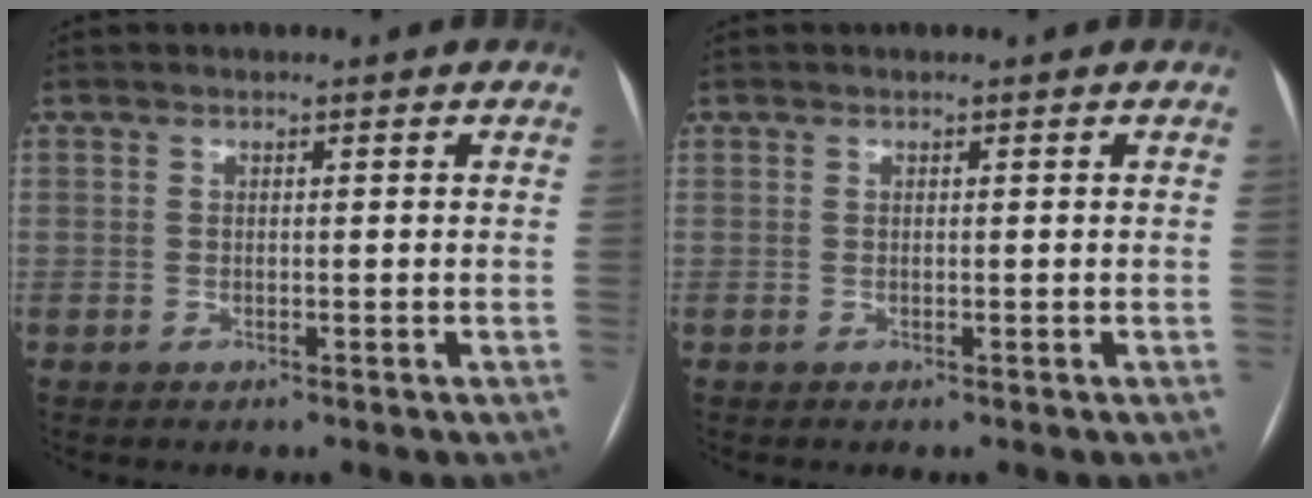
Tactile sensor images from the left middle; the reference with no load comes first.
{"total": 0.0}